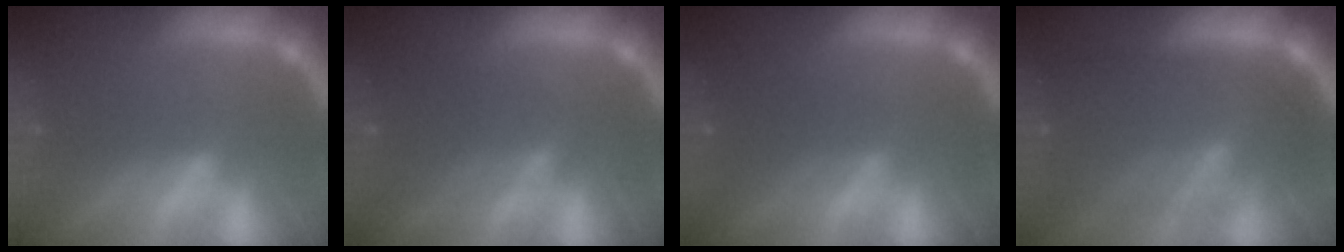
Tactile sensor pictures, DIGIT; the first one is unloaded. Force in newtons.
{"total": 4.6}
{"total": 3.0}
{"total": 9.5}